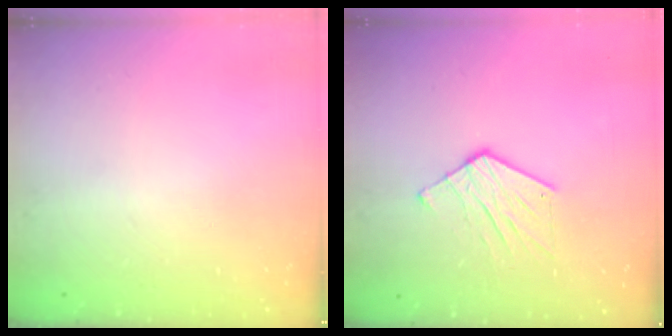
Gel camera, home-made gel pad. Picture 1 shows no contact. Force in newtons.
{"total": 8.7, "press": 8.7, "slide": 0.4}